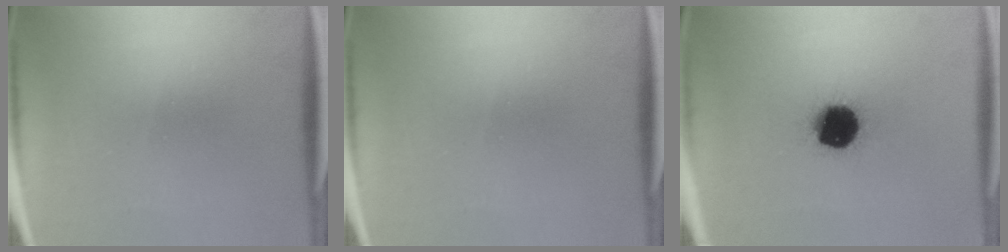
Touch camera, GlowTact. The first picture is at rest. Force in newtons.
{"total": 0.0}
{"total": 16.1}